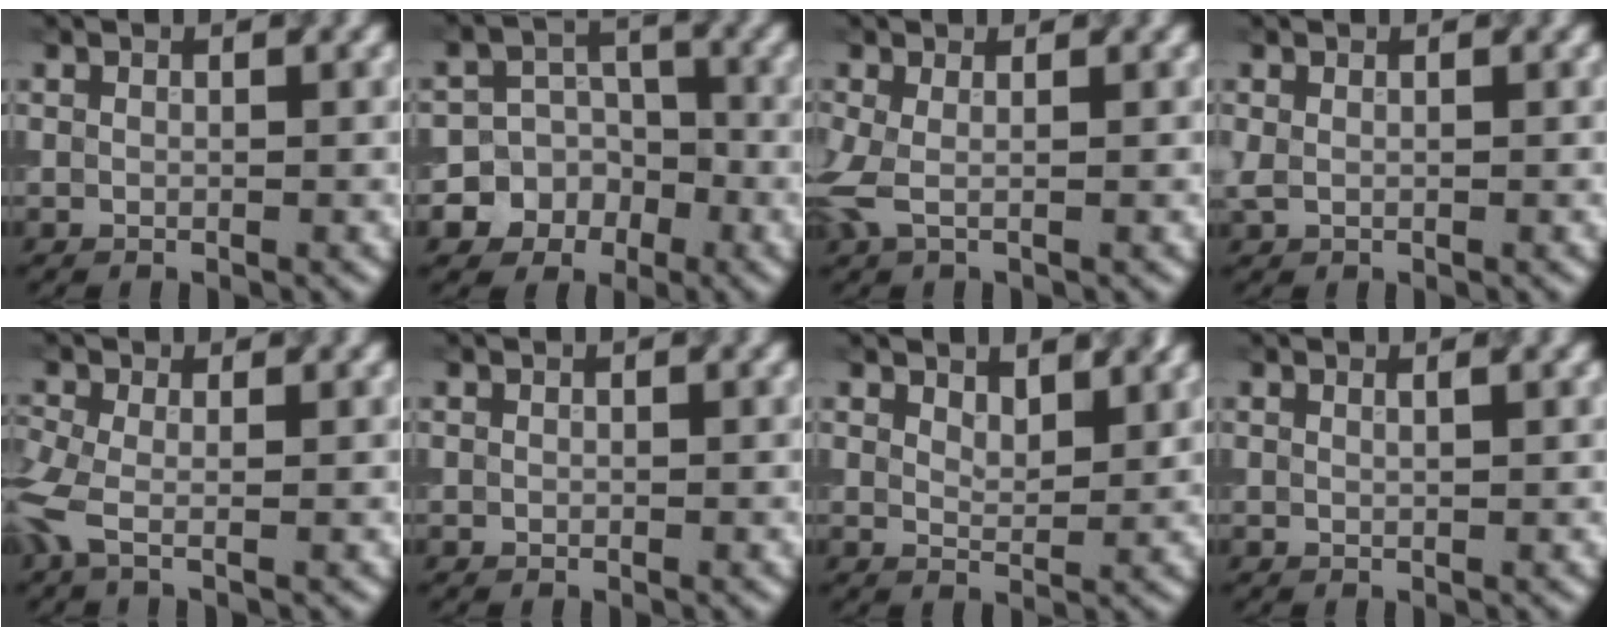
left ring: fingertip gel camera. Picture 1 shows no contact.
{"total": 8.0, "force": [-3.7, 6.9, 1.1], "torque": [-0.002, 0.000, -0.078]}
{"total": 2.0, "force": [0.0, 0.6, 1.9], "torque": [-0.048, -0.001, -0.006]}
{"total": 0.8, "force": [0.2, 0.5, 0.6], "torque": [-0.014, 0.001, 0.003]}
{"total": 2.9, "force": [-1.0, 1.0, 2.6], "torque": [-0.070, -0.008, -0.030]}
{"total": 0.0}
{"total": 2.3, "force": [1.8, 0.9, 1.1], "torque": [-0.018, -0.001, 0.032]}
{"total": 0.9, "force": [0.5, 0.3, 0.6], "torque": [-0.004, -0.001, 0.002]}